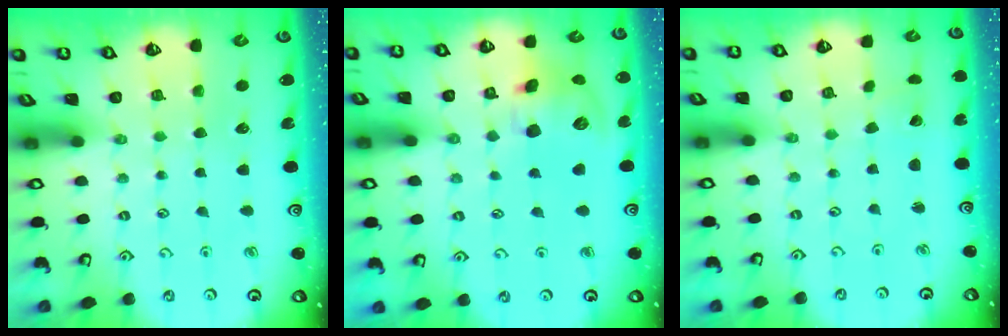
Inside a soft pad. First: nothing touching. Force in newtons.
{"total": 13.2, "press": 13.1, "slide": 2.1}
{"total": 1.7, "press": 1.7, "slide": 0.1}